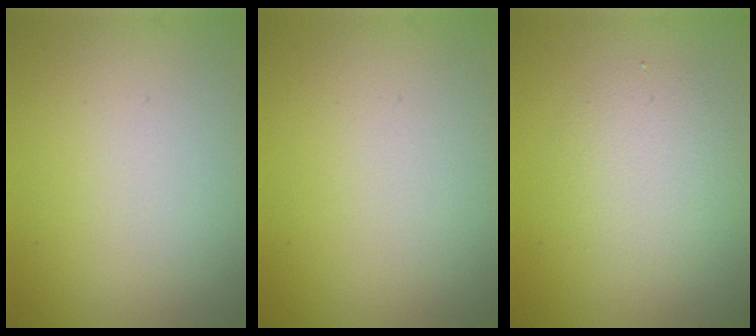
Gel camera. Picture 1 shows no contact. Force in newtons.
{"total": 0.0}
{"total": 2.6, "press": 2.6, "slide": 0.2}